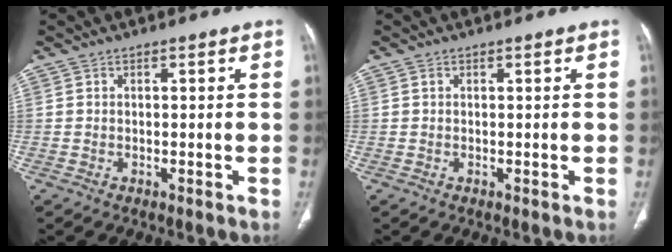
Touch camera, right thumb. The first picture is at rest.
{"total": 0.0}